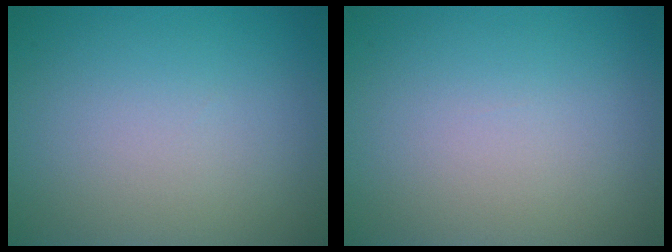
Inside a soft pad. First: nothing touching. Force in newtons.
{"total": 0.0}